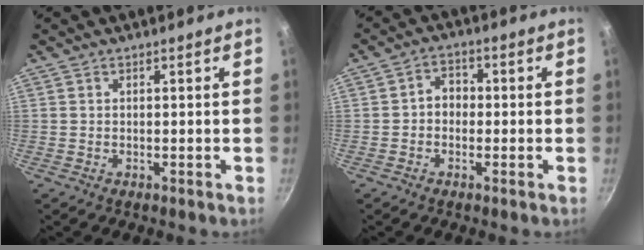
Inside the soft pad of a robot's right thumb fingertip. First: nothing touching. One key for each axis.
{"total": 3.9, "fx": -0.5, "fy": 3.2, "fz": 2.2, "tx": -0.012, "ty": 0.014, "tz": -0.016}